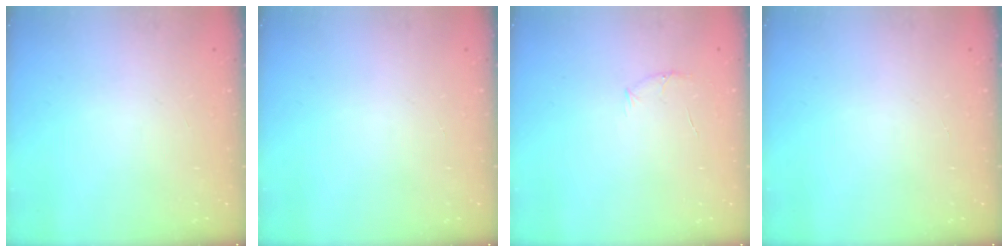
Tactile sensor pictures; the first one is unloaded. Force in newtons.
{"total": 0.0}
{"total": 5.2, "press": 5.0, "slide": 1.6}
{"total": 0.0}